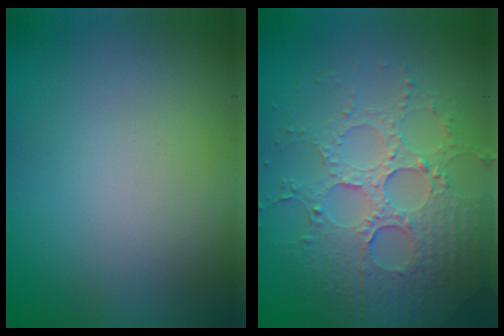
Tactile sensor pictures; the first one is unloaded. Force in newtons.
{"total": 5.1, "press": 4.6, "slide": 2.2}